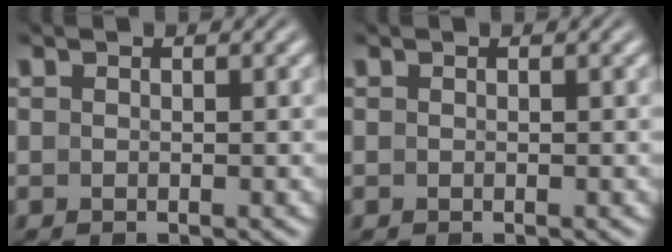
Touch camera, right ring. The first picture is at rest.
{"total": 0.0}